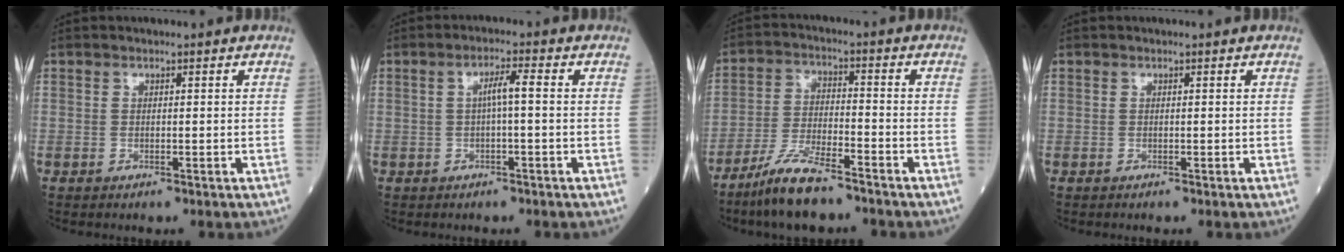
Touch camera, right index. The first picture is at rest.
{"total": 2.9, "force": [0.0, 0.1, 2.9], "torque": [-0.052, 0.008, 0.001]}
{"total": 8.7, "force": [-6.8, 1.4, 5.3], "torque": [-0.110, -0.020, -0.128]}
{"total": 0.0}